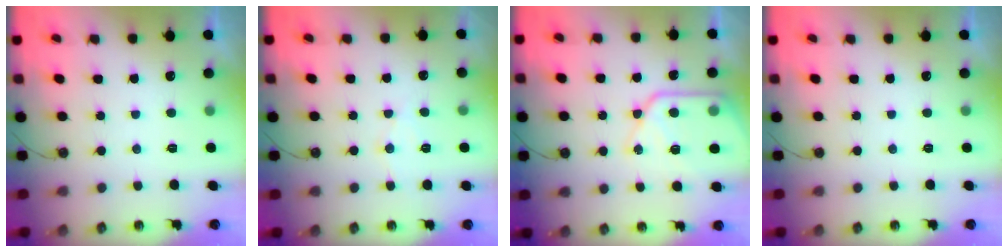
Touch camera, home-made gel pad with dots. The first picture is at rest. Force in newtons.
{"total": 6.4, "press": 6.4, "slide": 0.4}
{"total": 14.2, "press": 14.2, "slide": 1.6}
{"total": 0.0}